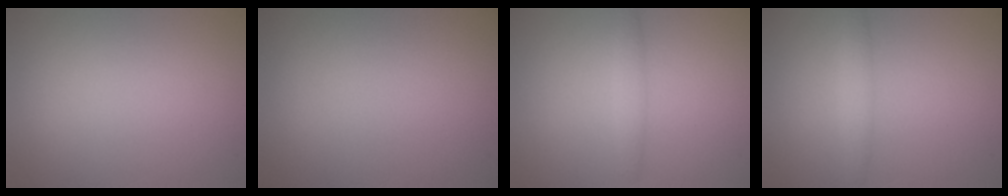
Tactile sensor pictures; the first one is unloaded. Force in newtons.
{"total": 0.0}
{"total": 1.4, "press": 1.4, "slide": 0.0}
{"total": 1.5, "press": 1.5, "slide": 0.2}